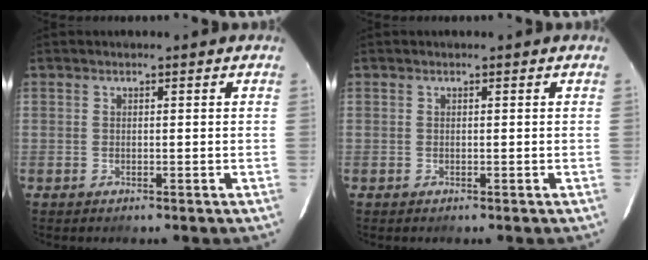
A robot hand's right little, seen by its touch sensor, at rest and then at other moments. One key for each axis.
{"total": 0.0}